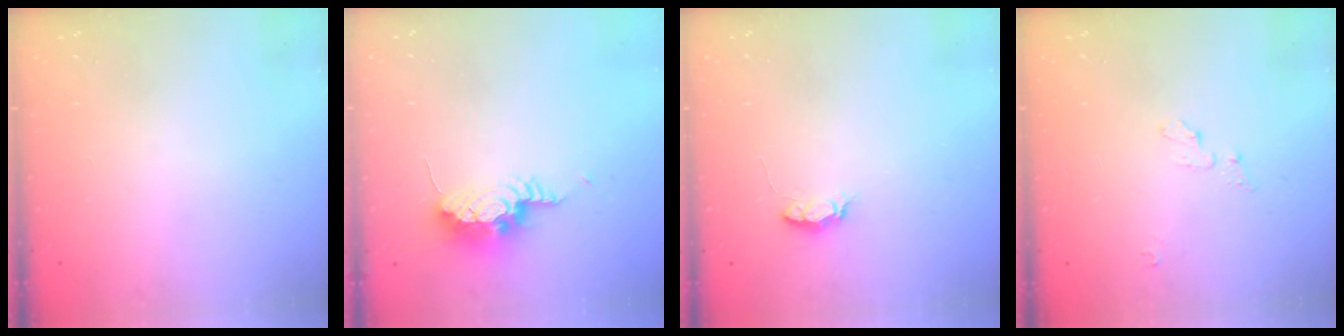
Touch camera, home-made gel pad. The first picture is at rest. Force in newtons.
{"total": 15.5, "press": 10.9, "slide": 11.0}
{"total": 3.8, "press": 3.7, "slide": 0.4}
{"total": 3.9, "press": 3.9, "slide": 0.3}